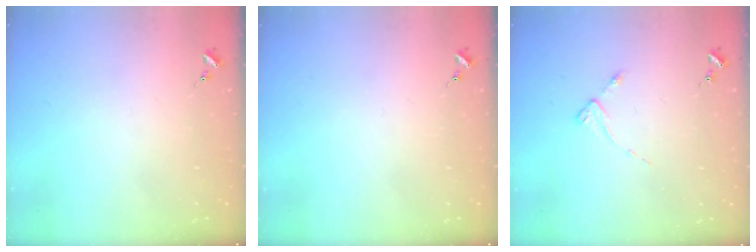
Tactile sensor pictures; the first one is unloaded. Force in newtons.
{"total": 0.0}
{"total": 2.8, "press": 2.8, "slide": 0.3}